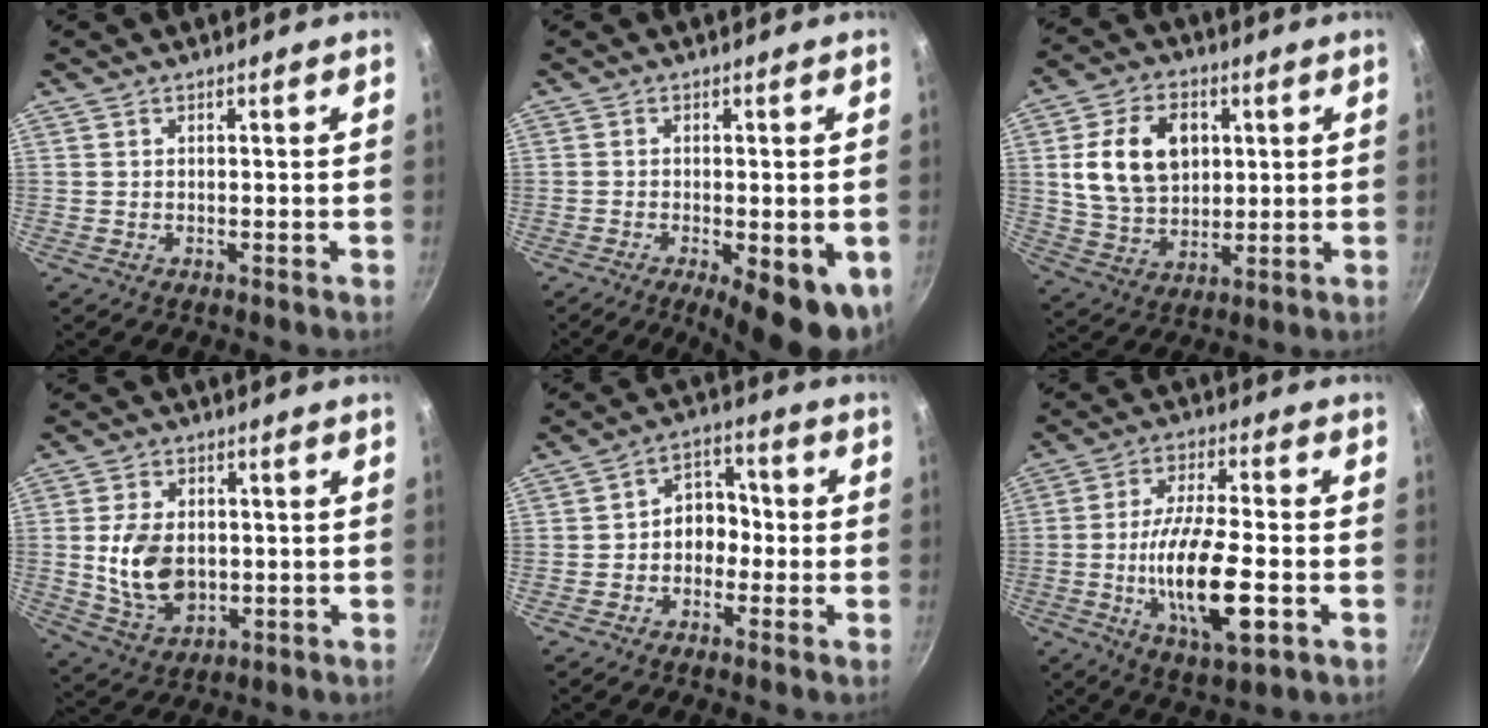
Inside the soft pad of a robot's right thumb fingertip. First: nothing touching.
{"total": 12.4, "force": [-4.3, 4.2, 10.9], "torque": [-0.126, -0.002, -0.051]}
{"total": 14.6, "force": [2.9, 10.6, 9.6], "torque": [-0.146, -0.002, 0.053]}
{"total": 11.0, "force": [-0.1, 7.5, 8.0], "torque": [-0.136, -0.008, 0.008]}
{"total": 6.7, "force": [-1.4, 5.3, 3.9], "torque": [-0.008, 0.033, -0.036]}
{"total": 16.8, "force": [-4.1, 5.5, 15.3], "torque": [-0.279, 0.007, -0.074]}